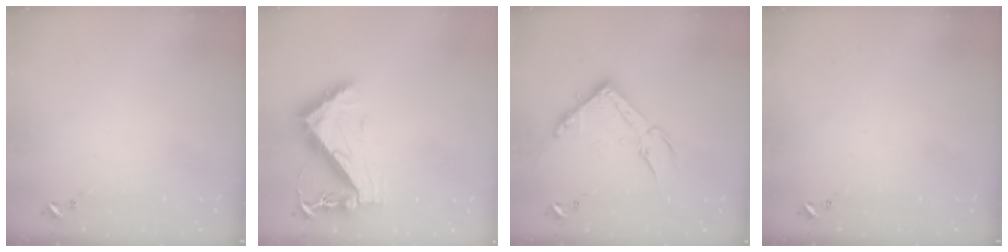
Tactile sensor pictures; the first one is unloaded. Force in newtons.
{"total": 9.5, "press": 9.5, "slide": 1.1}
{"total": 16.1, "press": 16.1, "slide": 0.6}
{"total": 0.0}